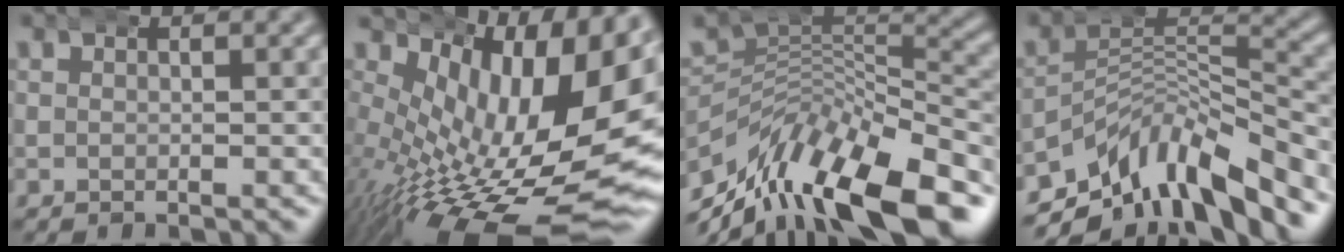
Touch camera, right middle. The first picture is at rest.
{"total": 14.6, "force": [-0.8, 6.9, 12.8], "torque": [-0.192, -0.030, 0.016]}
{"total": 13.7, "force": [-6.8, 7.5, 9.2], "torque": [-0.112, -0.001, -0.113]}
{"total": 10.9, "force": [-6.1, 6.4, 6.4], "torque": [-0.071, 0.005, -0.111]}